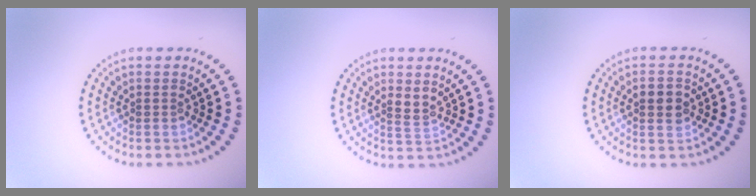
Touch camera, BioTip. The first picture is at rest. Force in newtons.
{"total": 1.3, "press": 1.2, "slide": 0.6}
{"total": 2.9, "press": 2.9, "slide": 0.1}